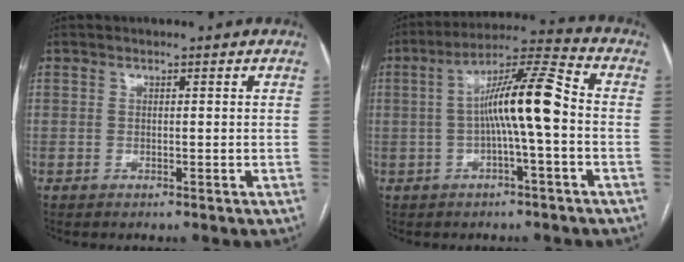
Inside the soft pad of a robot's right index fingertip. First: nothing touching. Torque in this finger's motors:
{"motor_torque": [1.55, -0.20, 0.73, 0.21]}